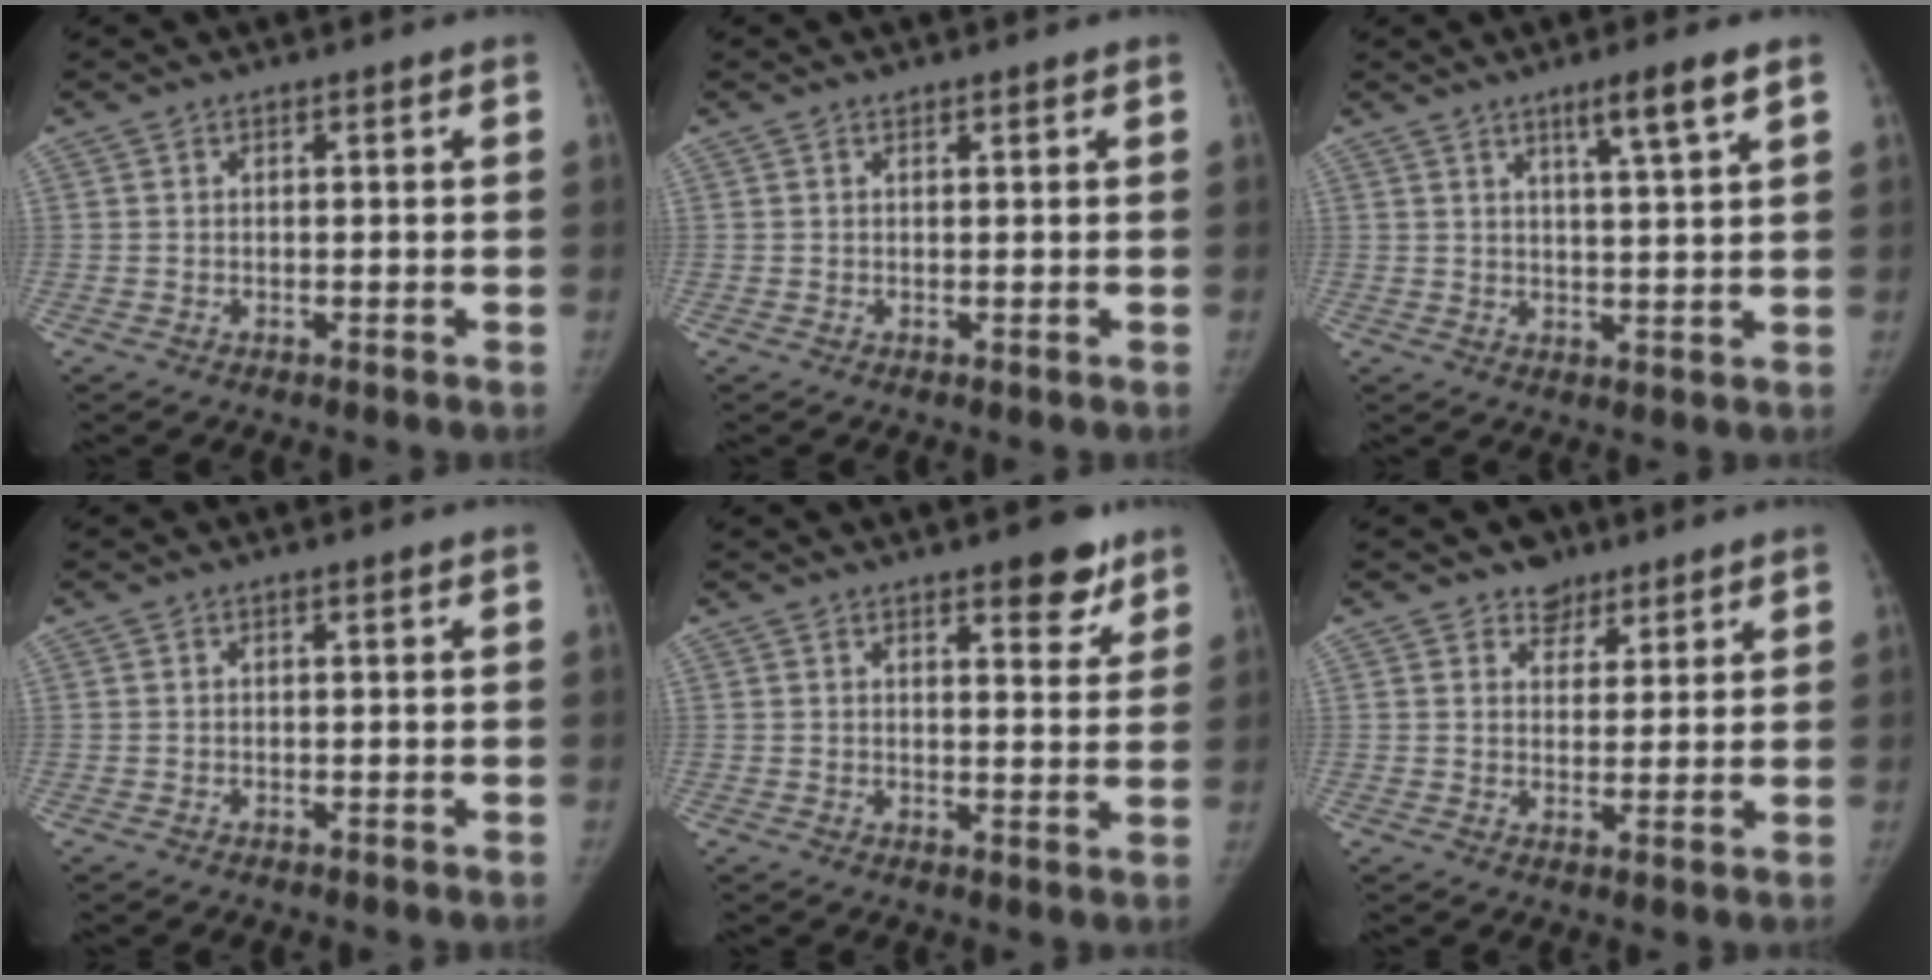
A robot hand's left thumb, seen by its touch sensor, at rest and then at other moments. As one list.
[{"total": 0.6, "force": [0.5, 0.2, 0.1], "torque": [-0.004, -0.005, 0.009]}, {"total": 6.0, "force": [3.6, -0.1, 4.8], "torque": [-0.078, -0.023, 0.061]}, {"total": 0.0}, {"total": 6.7, "force": [4.5, 2.6, 4.3], "torque": [-0.027, -0.025, 0.056]}, {"total": 5.0, "force": [3.5, 3.5, 0.6], "torque": [0.017, -0.018, 0.052]}]